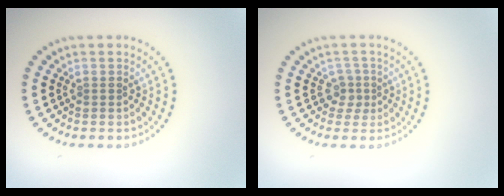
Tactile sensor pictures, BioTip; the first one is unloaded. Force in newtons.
{"total": 1.7, "press": 1.3, "slide": 1.2}